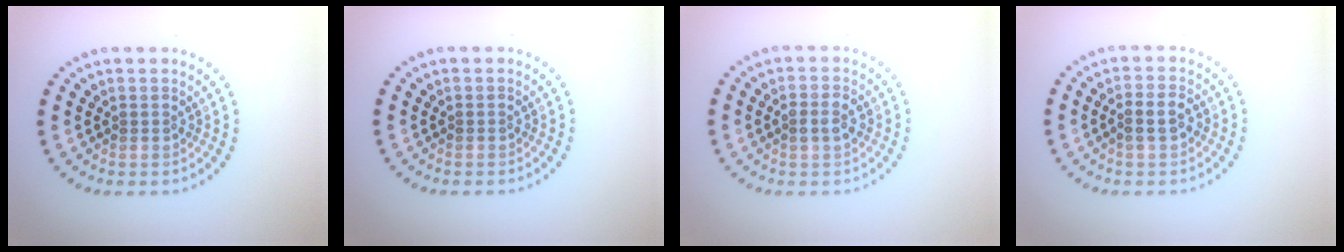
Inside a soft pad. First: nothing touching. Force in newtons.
{"total": 0.0}
{"total": 1.8, "press": 1.8, "slide": 0.1}
{"total": 2.3, "press": 2.2, "slide": 0.6}